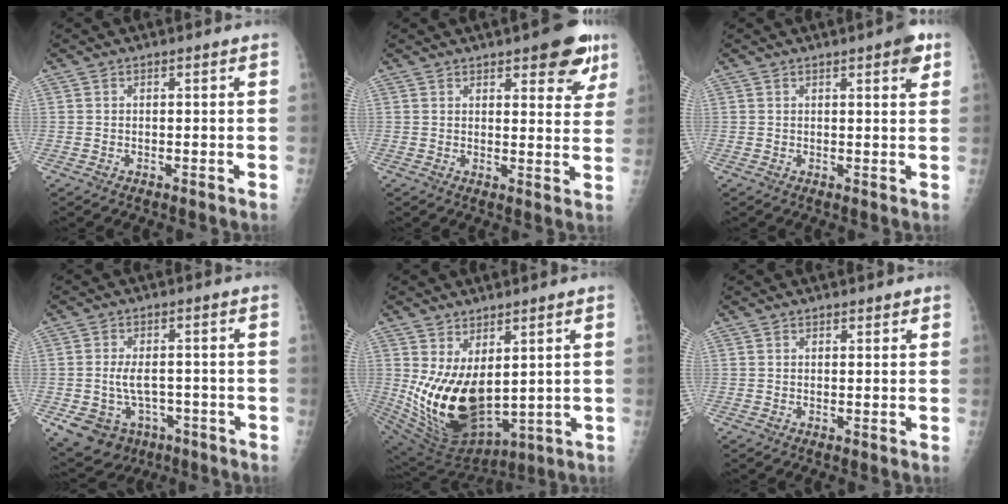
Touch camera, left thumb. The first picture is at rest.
{"total": 9.8, "force": [5.7, 3.6, 7.1], "torque": [-0.052, -0.023, 0.067]}
{"total": 3.8, "force": [2.0, 0.9, 3.1], "torque": [-0.032, -0.006, 0.022]}
{"total": 12.5, "force": [-4.5, 9.4, 6.8], "torque": [-0.130, 0.026, -0.051]}
{"total": 16.6, "force": [2.0, 9.4, 13.5], "torque": [-0.229, -0.044, 0.074]}
{"total": 0.6, "force": [0.5, 0.3, 0.2], "torque": [0.000, -0.004, 0.006]}